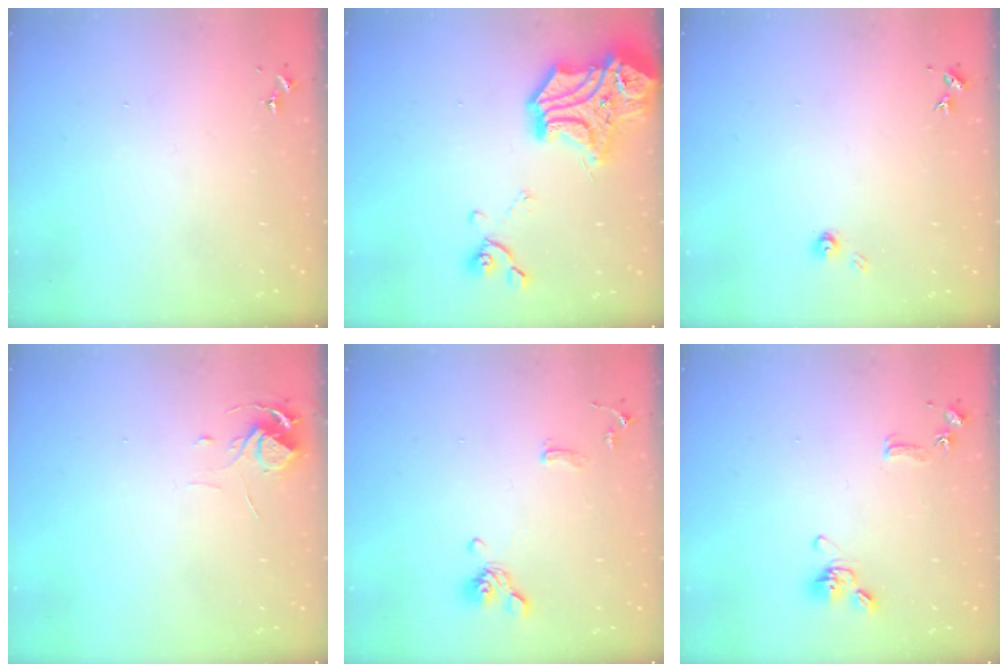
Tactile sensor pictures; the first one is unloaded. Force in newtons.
{"total": 23.2, "press": 23.1, "slide": 2.7}
{"total": 3.4, "press": 3.4, "slide": 0.5}
{"total": 5.7, "press": 5.7, "slide": 0.4}
{"total": 11.2, "press": 11.0, "slide": 2.0}
{"total": 11.9, "press": 11.7, "slide": 2.0}